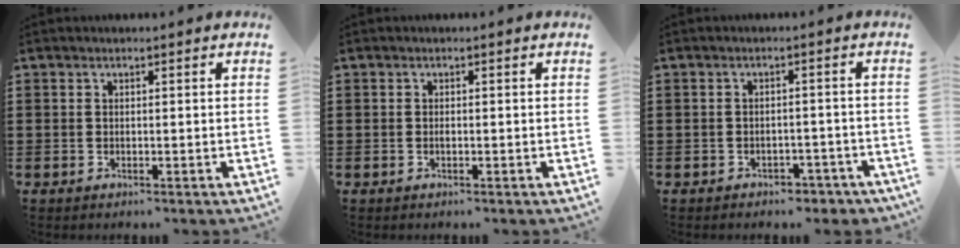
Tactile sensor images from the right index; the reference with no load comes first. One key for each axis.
{"total": 0.6, "fx": -0.1, "fy": 0.2, "fz": 0.6, "tx": -0.013, "ty": -0.003, "tz": -0.002}
{"total": 2.0, "fx": -1.9, "fy": 0.6, "fz": -0.1, "tx": -0.007, "ty": -0.002, "tz": -0.041}